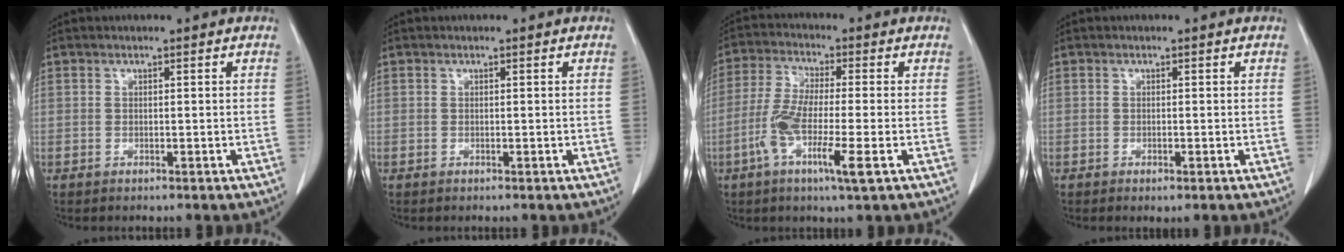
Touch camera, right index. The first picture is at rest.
{"total": 0.0}
{"total": 10.1, "force": [-3.4, 0.6, 9.5], "torque": [-0.187, -0.011, -0.070]}
{"total": 1.0, "force": [-0.6, 0.2, 0.8], "torque": [-0.012, -0.003, -0.006]}